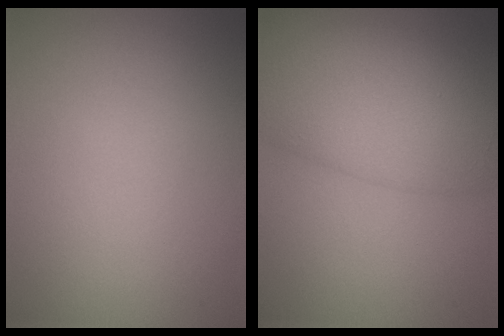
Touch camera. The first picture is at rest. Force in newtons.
{"total": 8.3, "press": 8.3, "slide": 0.3}